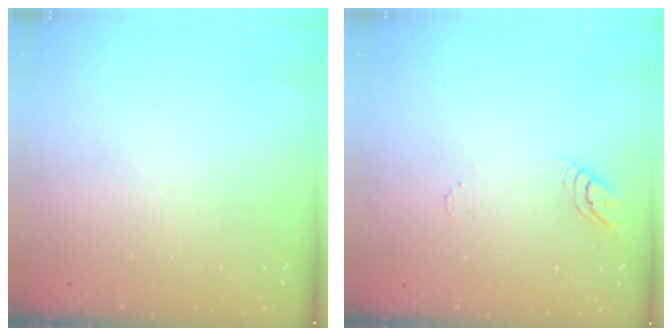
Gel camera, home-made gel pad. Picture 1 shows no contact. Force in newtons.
{"total": 3.8, "press": 3.8, "slide": 0.3}